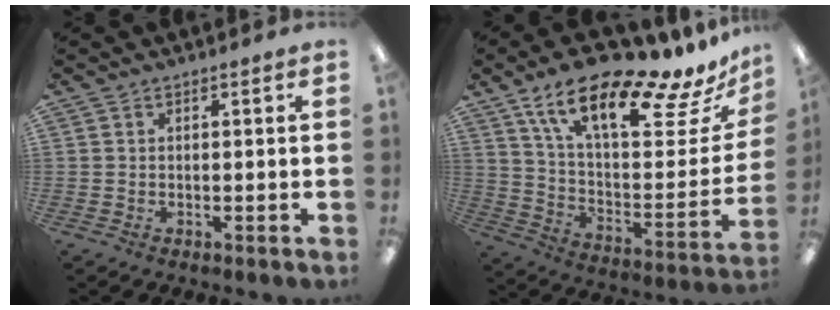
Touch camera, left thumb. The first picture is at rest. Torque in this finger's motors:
{"motor_torque": [0.61, 0.62, 1.15, -1.62, 0.47]}